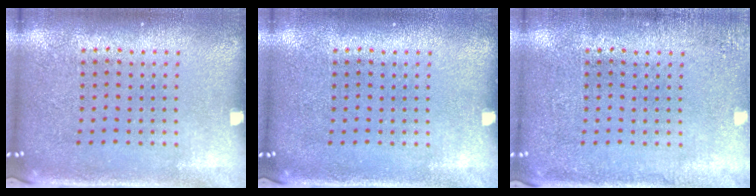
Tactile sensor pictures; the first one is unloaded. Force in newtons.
{"total": 0.0}
{"total": 1.6, "press": 1.6, "slide": 0.3}